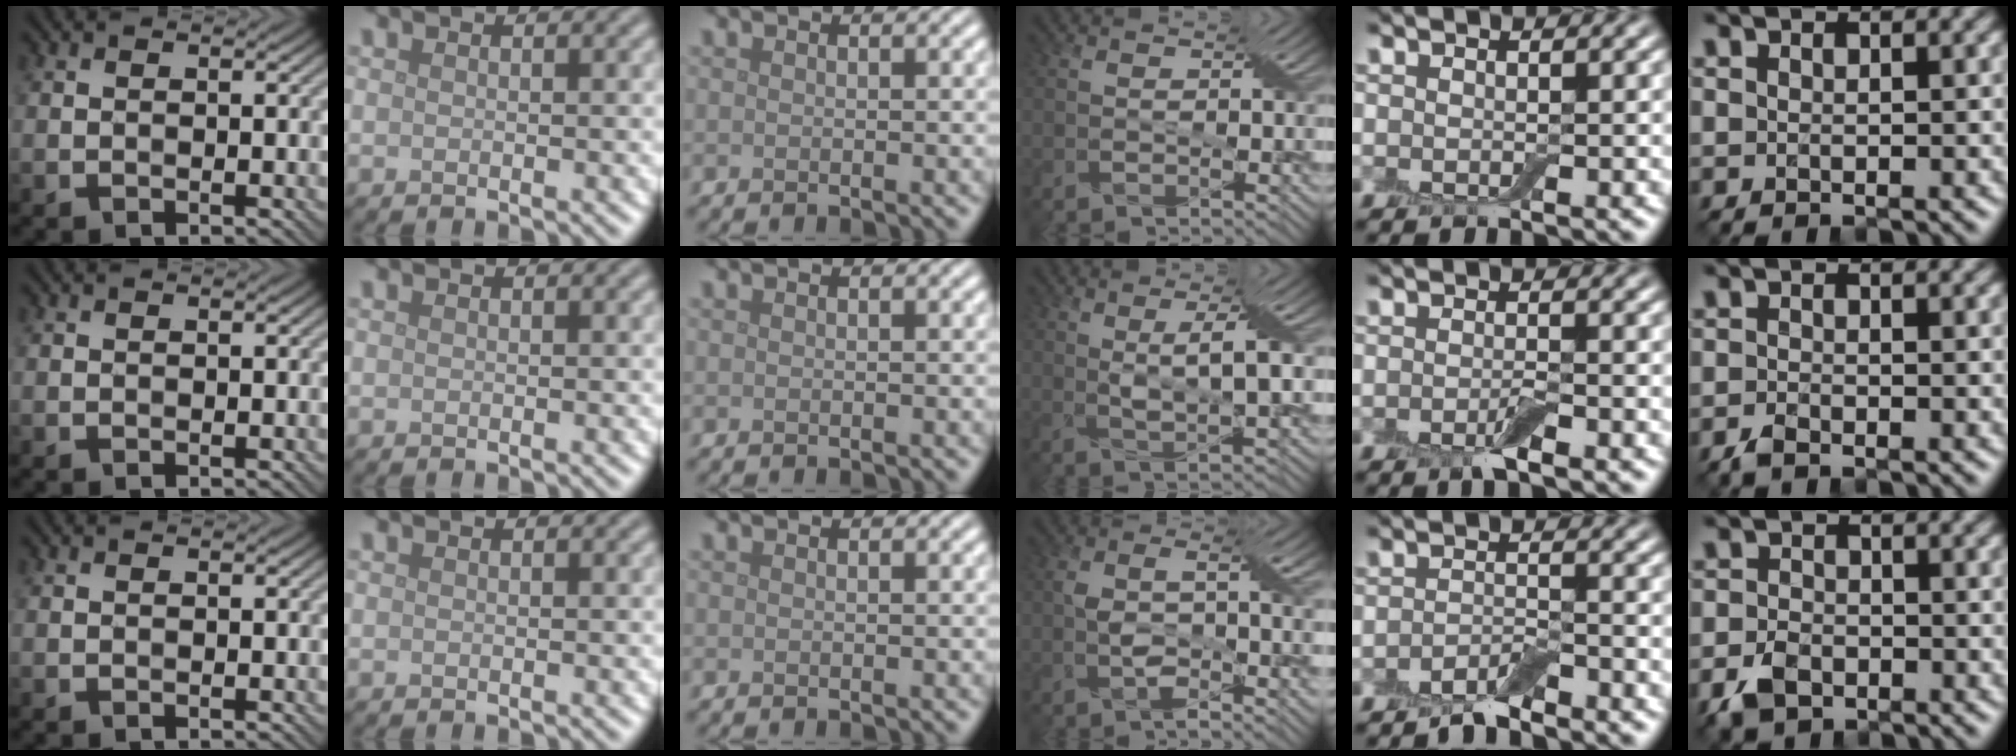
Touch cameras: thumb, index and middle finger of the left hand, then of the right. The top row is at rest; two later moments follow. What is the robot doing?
{"motion": "squeeze", "object": "air blower"}